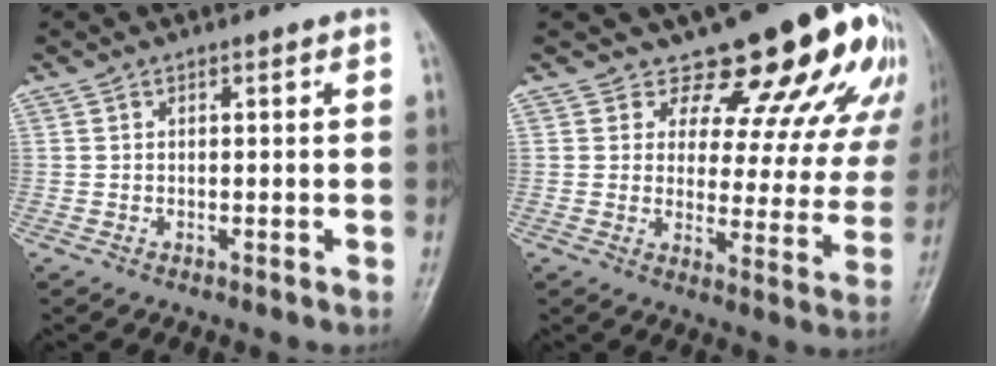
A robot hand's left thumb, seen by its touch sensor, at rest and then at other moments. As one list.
[{"total": 18.7, "force": [15.1, 8.0, 7.5], "torque": [-0.034, -0.094, 0.170]}]